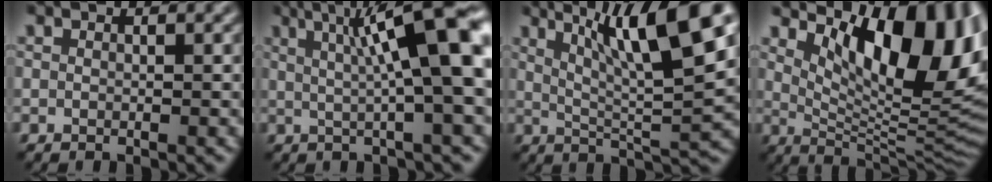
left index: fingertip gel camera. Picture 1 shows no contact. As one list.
[{"total": 10.2, "force": [2.4, 1.7, 9.8], "torque": [-0.123, 0.014, 0.033]}, {"total": 11.2, "force": [5.2, 2.4, 9.6], "torque": [-0.140, 0.005, 0.088]}, {"total": 13.2, "force": [5.1, 5.9, 10.7], "torque": [-0.134, -0.006, 0.089]}]